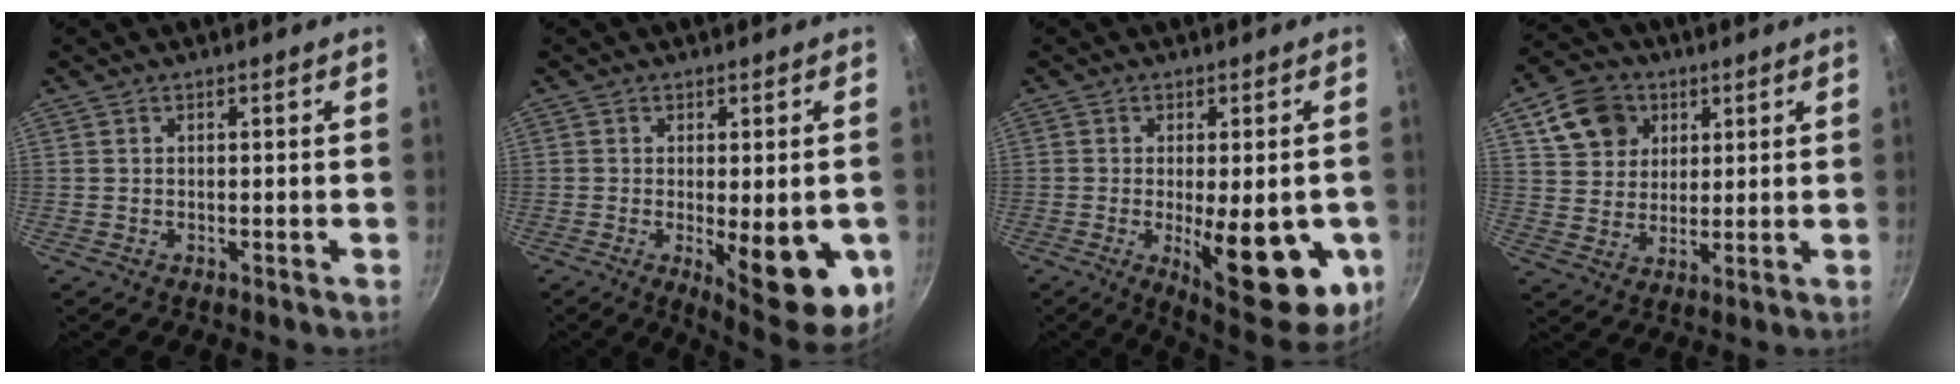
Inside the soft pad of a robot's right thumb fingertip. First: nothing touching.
{"total": 14.7, "force": [-3.3, 5.0, 13.4], "torque": [-0.147, -0.012, -0.032]}
{"total": 18.8, "force": [-4.4, 6.9, 16.9], "torque": [-0.185, -0.017, -0.045]}
{"total": 10.4, "force": [4.7, 8.3, 4.2], "torque": [-0.049, -0.001, 0.082]}